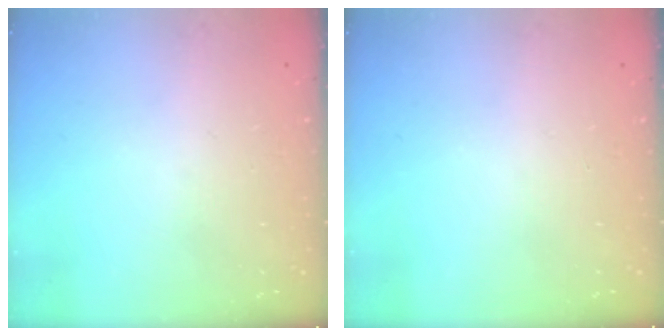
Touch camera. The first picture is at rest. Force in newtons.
{"total": 0.0}